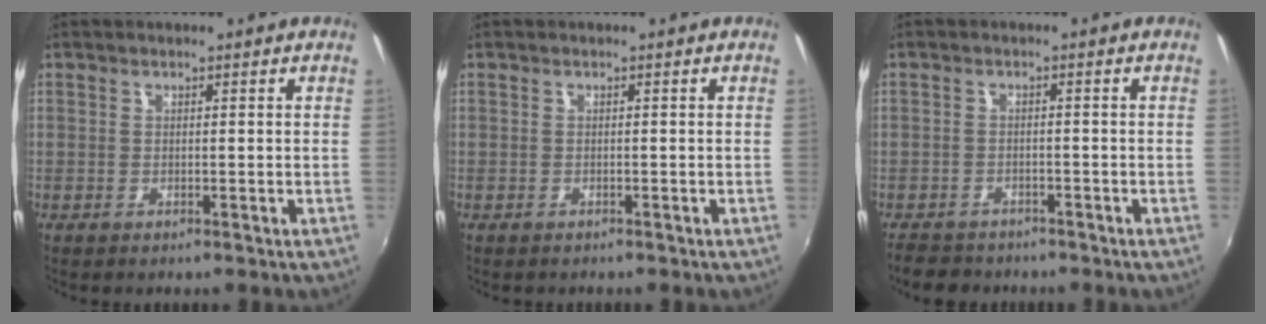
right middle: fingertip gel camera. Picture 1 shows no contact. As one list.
[{"total": 0.5, "force": [-0.5, 0.3, 0.0], "torque": [-0.002, -0.002, -0.007]}, {"total": 5.8, "force": [-4.9, 2.8, 1.3], "torque": [-0.044, -0.005, -0.081]}]